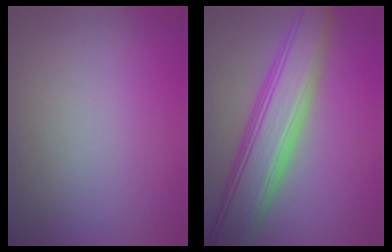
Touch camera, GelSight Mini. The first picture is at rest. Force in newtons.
{"total": 7.8, "press": 7.7, "slide": 0.4}